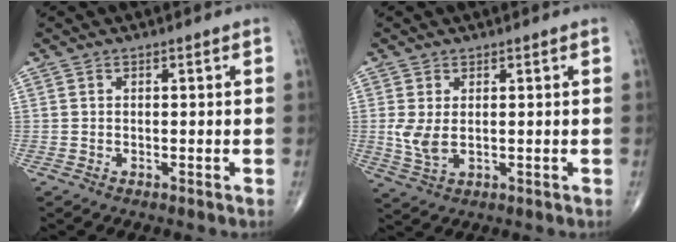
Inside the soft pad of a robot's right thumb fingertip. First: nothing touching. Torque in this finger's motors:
{"motor_torque": [2.10, 2.10, 0.01, -0.42, 0.04]}